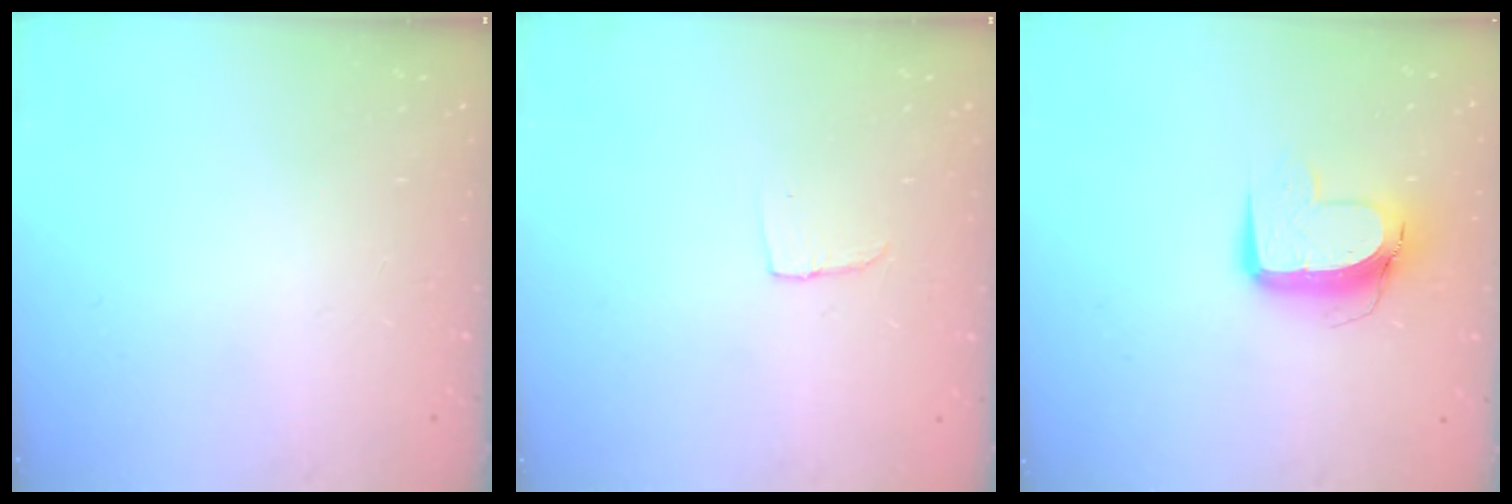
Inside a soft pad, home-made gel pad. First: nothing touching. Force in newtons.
{"total": 4.2, "press": 4.2, "slide": 0.3}
{"total": 10.5, "press": 10.5, "slide": 0.7}